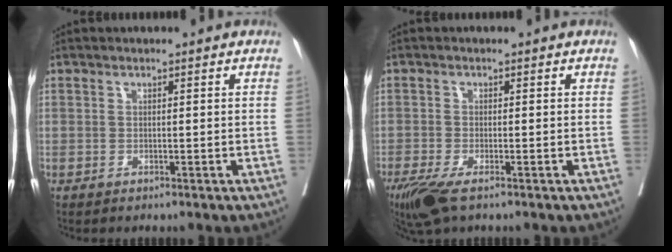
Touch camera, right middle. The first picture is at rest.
{"total": 5.0, "force": [-3.3, 1.2, 3.6], "torque": [-0.070, -0.014, -0.060]}